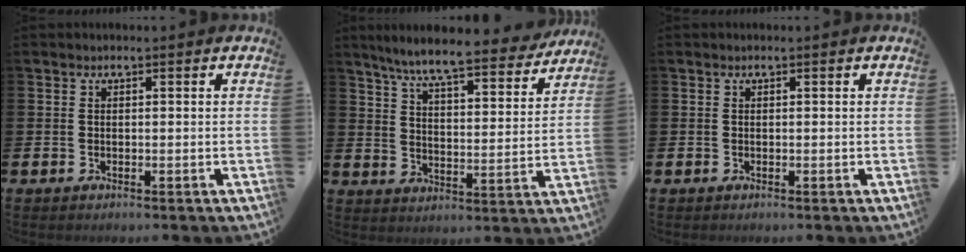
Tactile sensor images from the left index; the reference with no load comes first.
{"total": 8.4, "force": [7.6, 0.6, 3.5], "torque": [-0.090, -0.048, 0.130]}
{"total": 0.0}